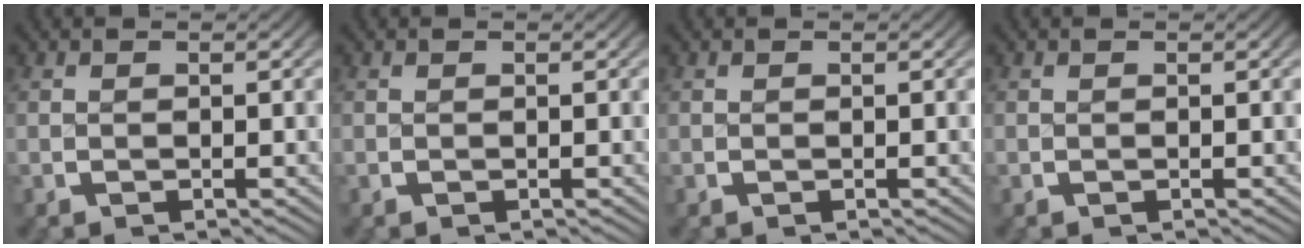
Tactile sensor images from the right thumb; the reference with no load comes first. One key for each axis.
{"total": 0.0}
{"total": 0.0}
{"total": 0.0}